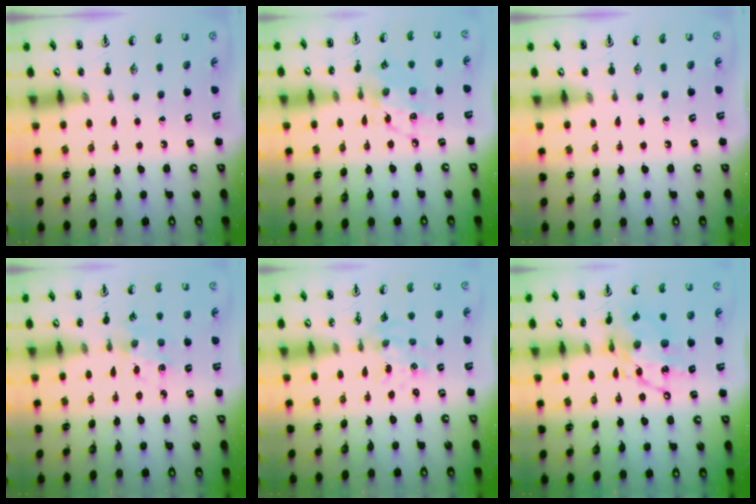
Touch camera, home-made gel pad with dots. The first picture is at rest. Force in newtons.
{"total": 10.4, "press": 10.4, "slide": 0.6}
{"total": 0.0}
{"total": 2.0, "press": 2.0, "slide": 0.5}
{"total": 1.5, "press": 1.5, "slide": 0.2}
{"total": 14.0, "press": 13.9, "slide": 1.2}